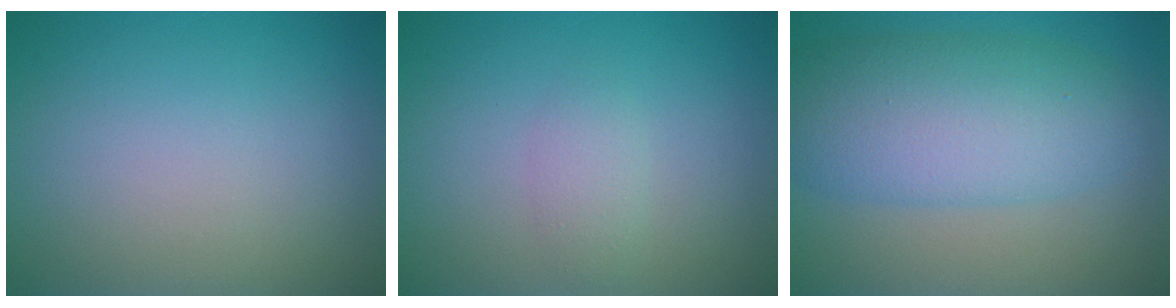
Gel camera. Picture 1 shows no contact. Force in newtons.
{"total": 1.3, "press": 1.3, "slide": 0.0}
{"total": 7.9, "press": 7.9, "slide": 0.4}